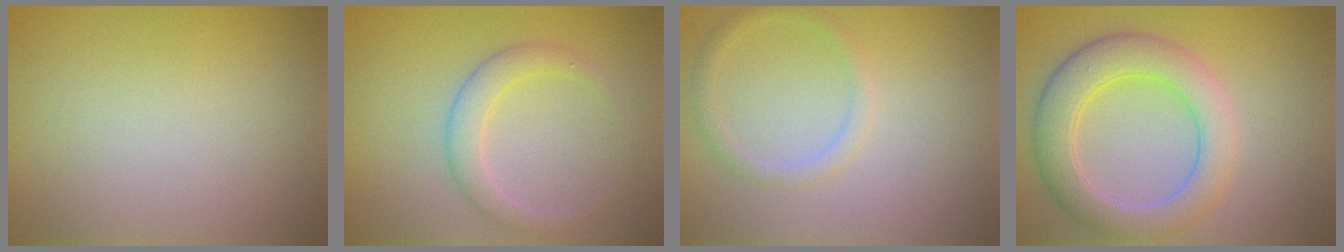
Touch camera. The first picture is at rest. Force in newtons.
{"total": 2.3, "press": 2.3, "slide": 0.1}
{"total": 1.3, "press": 1.3, "slide": 0.1}
{"total": 5.2, "press": 5.2, "slide": 0.1}